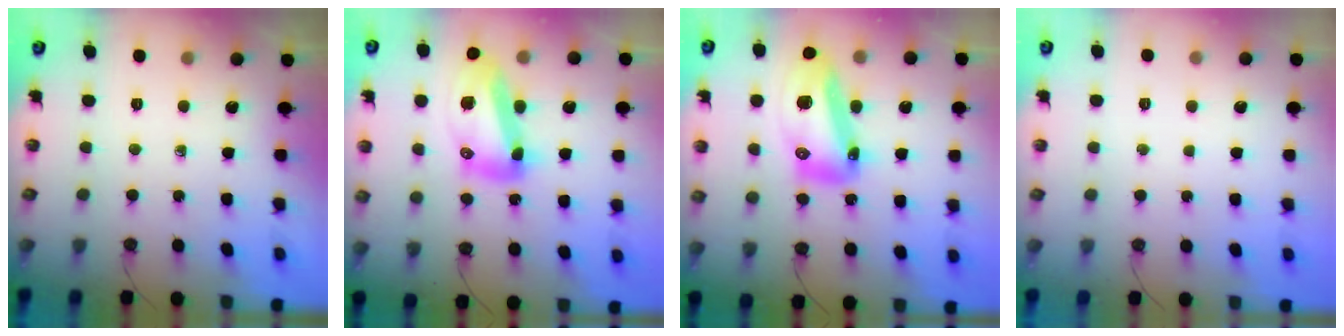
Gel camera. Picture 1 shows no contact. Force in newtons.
{"total": 16.0, "press": 15.9, "slide": 1.8}
{"total": 17.9, "press": 17.7, "slide": 2.7}
{"total": 1.8, "press": 1.7, "slide": 0.6}